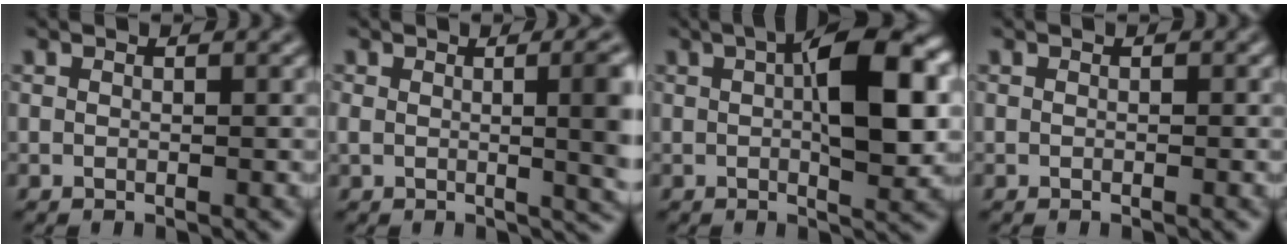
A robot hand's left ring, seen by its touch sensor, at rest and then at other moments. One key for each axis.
{"total": 8.4, "fx": 0.9, "fy": 3.9, "fz": 7.4, "tx": -0.053, "ty": 0.007, "tz": 0.020}
{"total": 8.5, "fx": 1.5, "fy": 2.6, "fz": 7.9, "tx": -0.111, "ty": 0.016, "tz": 0.024}
{"total": 0.0}